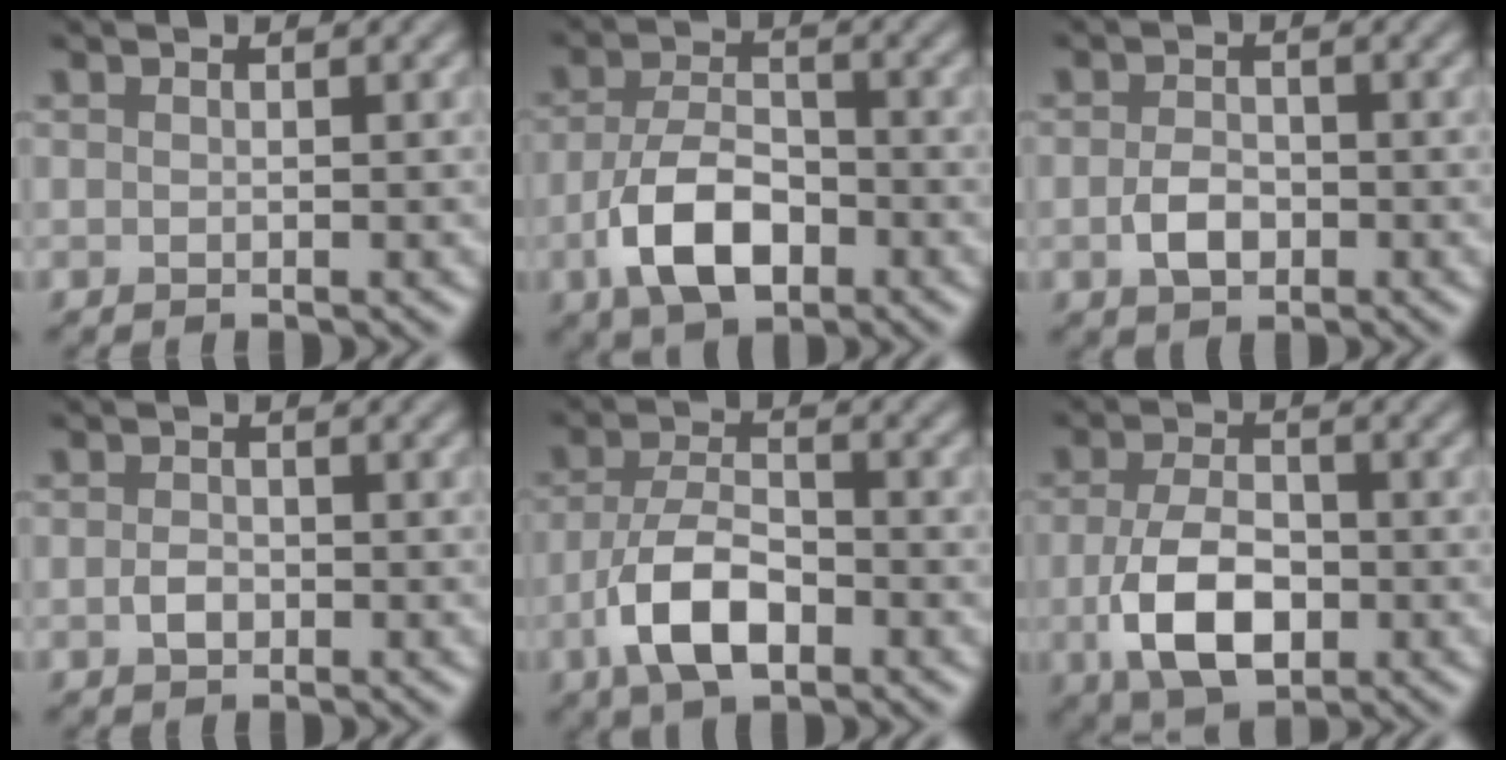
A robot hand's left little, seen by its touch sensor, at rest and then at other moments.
{"total": 6.3, "force": [-2.6, 3.4, 4.6], "torque": [-0.093, -0.006, -0.052]}
{"total": 2.6, "force": [-0.8, 1.8, 1.7], "torque": [-0.034, -0.003, -0.019]}
{"total": 1.4, "force": [-0.5, 1.0, 0.8], "torque": [-0.018, -0.002, -0.012]}
{"total": 5.8, "force": [-2.5, 2.7, 4.4], "torque": [-0.090, -0.004, -0.055]}
{"total": 6.6, "force": [-1.7, 3.9, 5.0], "torque": [-0.112, -0.011, -0.031]}